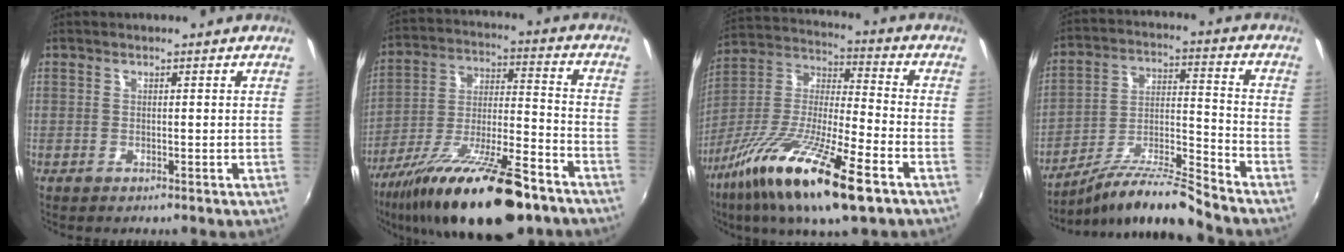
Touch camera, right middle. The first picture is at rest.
{"total": 23.4, "force": [-16.1, 5.9, 15.9], "torque": [-0.286, -0.038, -0.264]}
{"total": 21.5, "force": [-12.1, 4.1, 17.2], "torque": [-0.335, -0.040, -0.231]}
{"total": 12.0, "force": [-10.9, -1.3, 4.9], "torque": [-0.102, 0.007, -0.207]}